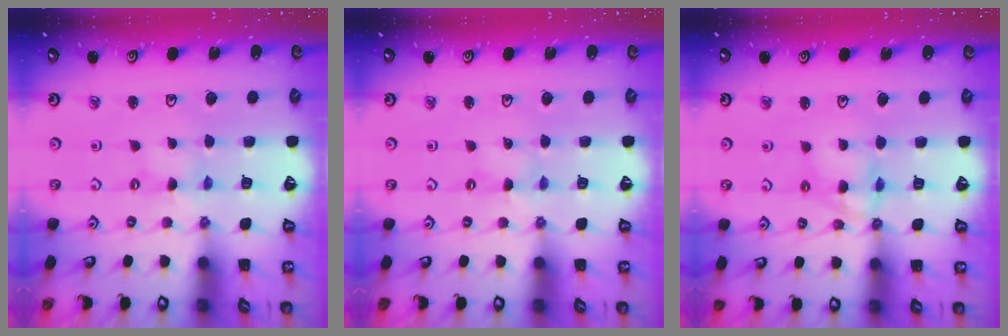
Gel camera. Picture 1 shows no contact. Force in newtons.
{"total": 0.0}
{"total": 9.8, "press": 9.8, "slide": 0.8}